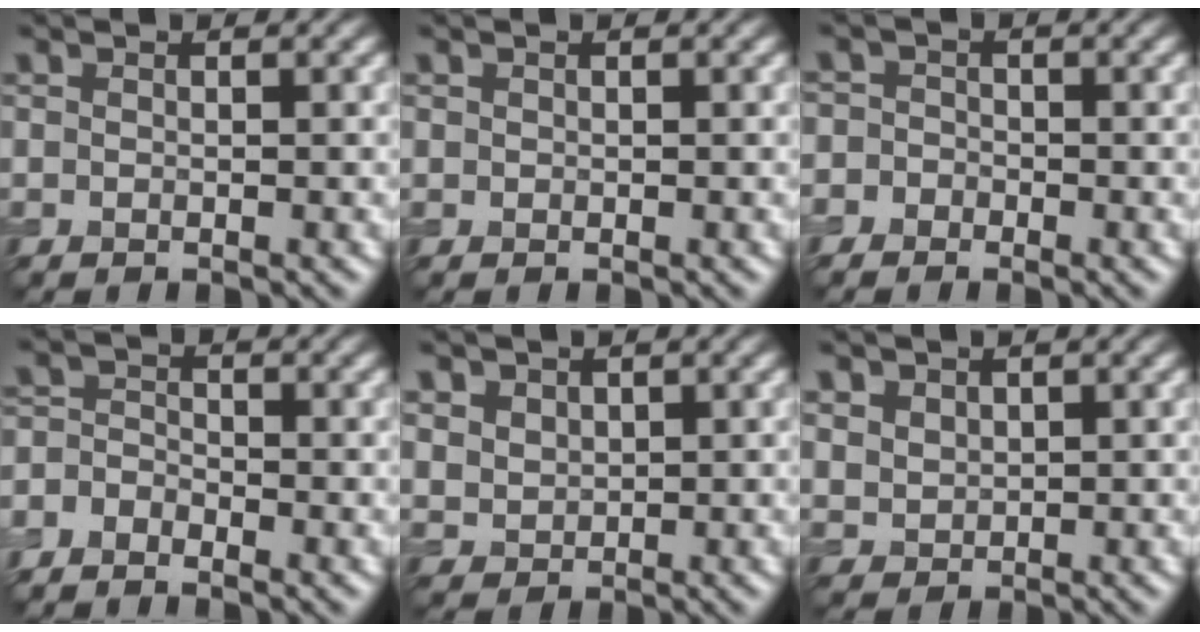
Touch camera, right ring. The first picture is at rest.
{"total": 0.0}
{"total": 2.1, "force": [-0.8, 1.9, 0.4], "torque": [0.016, 0.016, -0.036]}
{"total": 2.4, "force": [-2.0, 1.2, 0.7], "torque": [-0.010, 0.001, -0.047]}
{"total": 3.1, "force": [1.7, 2.3, 1.2], "torque": [-0.048, 0.001, 0.047]}
{"total": 2.4, "force": [1.3, 1.8, 0.9], "torque": [-0.031, -0.003, 0.037]}